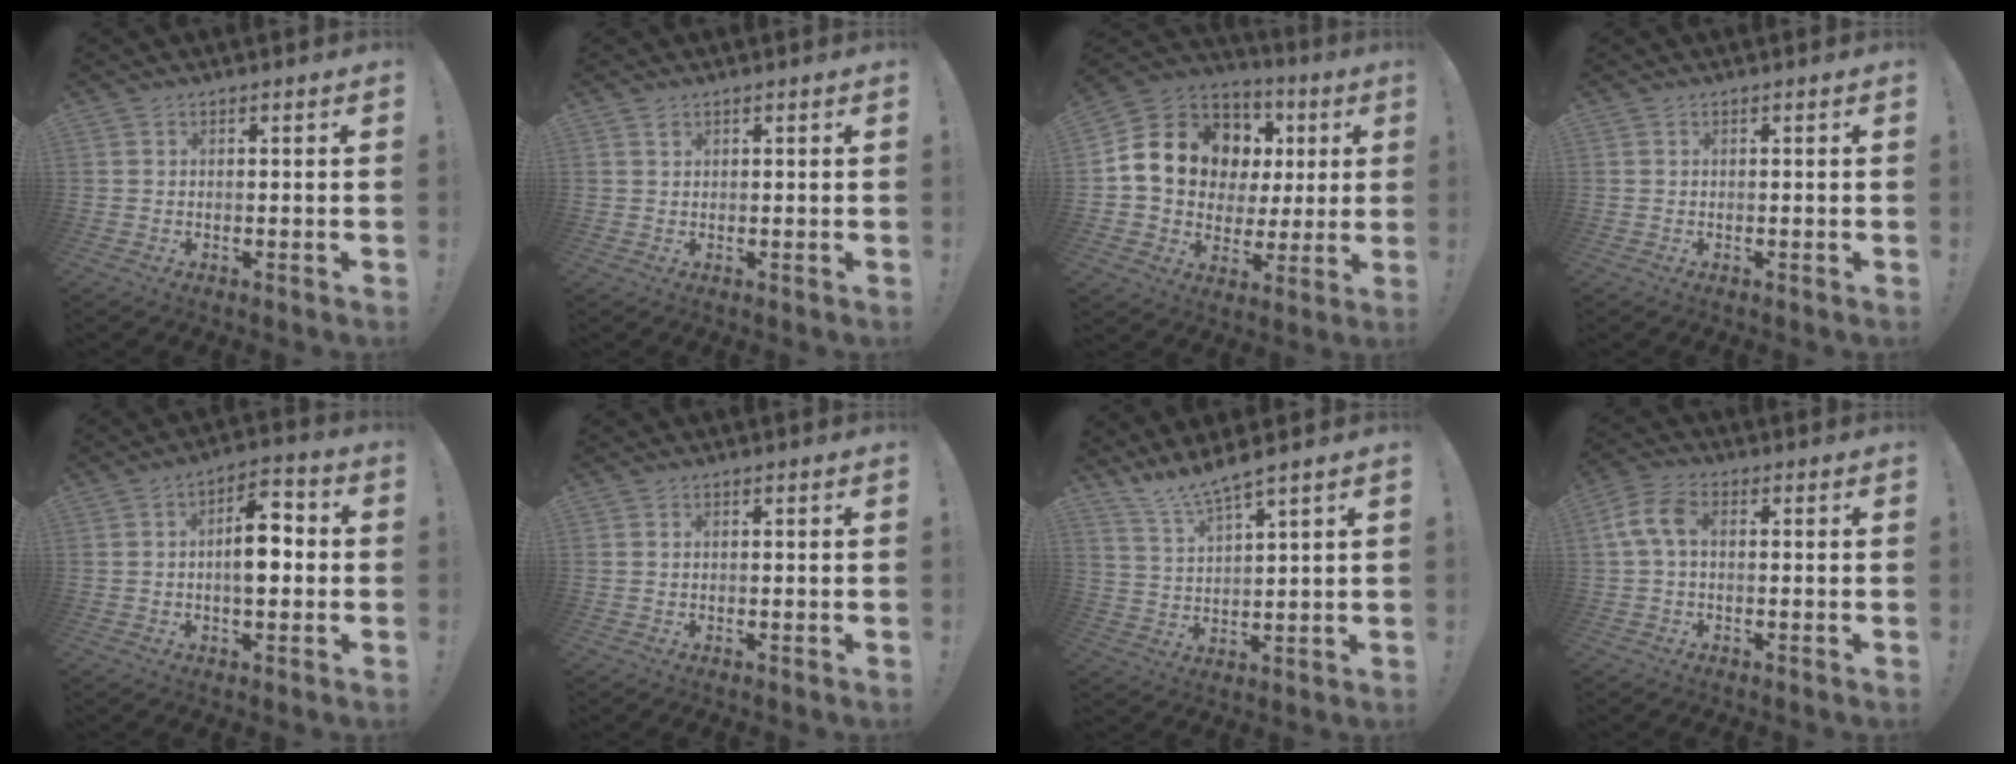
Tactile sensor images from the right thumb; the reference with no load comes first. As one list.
[{"total": 0.9, "force": [0.7, 0.5, 0.3], "torque": [-0.001, -0.003, 0.011]}, {"total": 16.9, "force": [4.8, 13.4, 9.0], "torque": [-0.134, -0.013, 0.110]}, {"total": 0.0}, {"total": 10.5, "force": [-0.8, 5.7, 8.8], "torque": [-0.129, 0.017, -0.013]}, {"total": 0.0}, {"total": 7.0, "force": [6.4, -0.4, 2.9], "torque": [-0.068, -0.040, 0.115]}, {"total": 6.8, "force": [0.6, 3.8, 5.6], "torque": [-0.117, 0.009, 0.016]}]